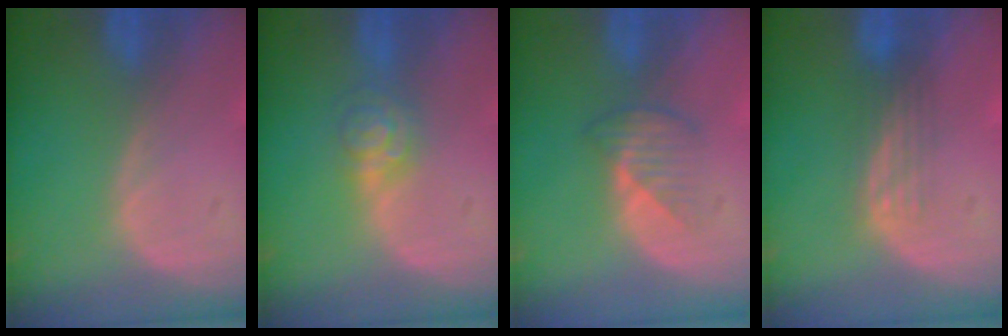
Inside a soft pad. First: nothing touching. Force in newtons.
{"total": 4.4, "press": 3.9, "slide": 2.0}
{"total": 3.2, "press": 3.0, "slide": 1.0}
{"total": 2.9, "press": 2.6, "slide": 1.3}